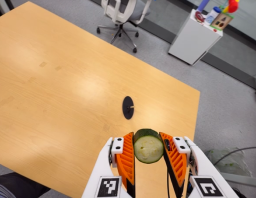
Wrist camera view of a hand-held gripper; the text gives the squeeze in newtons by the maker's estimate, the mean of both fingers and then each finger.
{"total": 11.4, "left": 11.8, "right": 10.9}